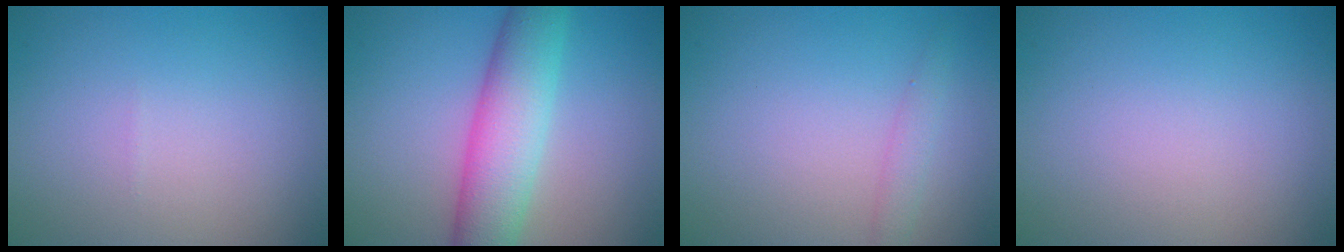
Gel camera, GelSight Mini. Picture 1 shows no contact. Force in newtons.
{"total": 6.8, "press": 6.8, "slide": 0.2}
{"total": 1.4, "press": 1.4, "slide": 0.1}
{"total": 0.0}